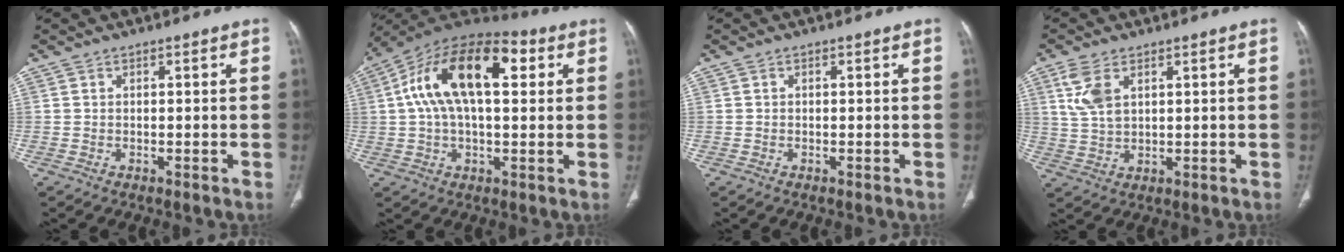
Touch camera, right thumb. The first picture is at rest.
{"total": 19.7, "force": [4.8, 9.8, 16.4], "torque": [-0.277, 0.034, 0.070]}
{"total": 0.0}
{"total": 6.4, "force": [2.8, 3.5, 4.7], "torque": [-0.104, -0.003, 0.065]}